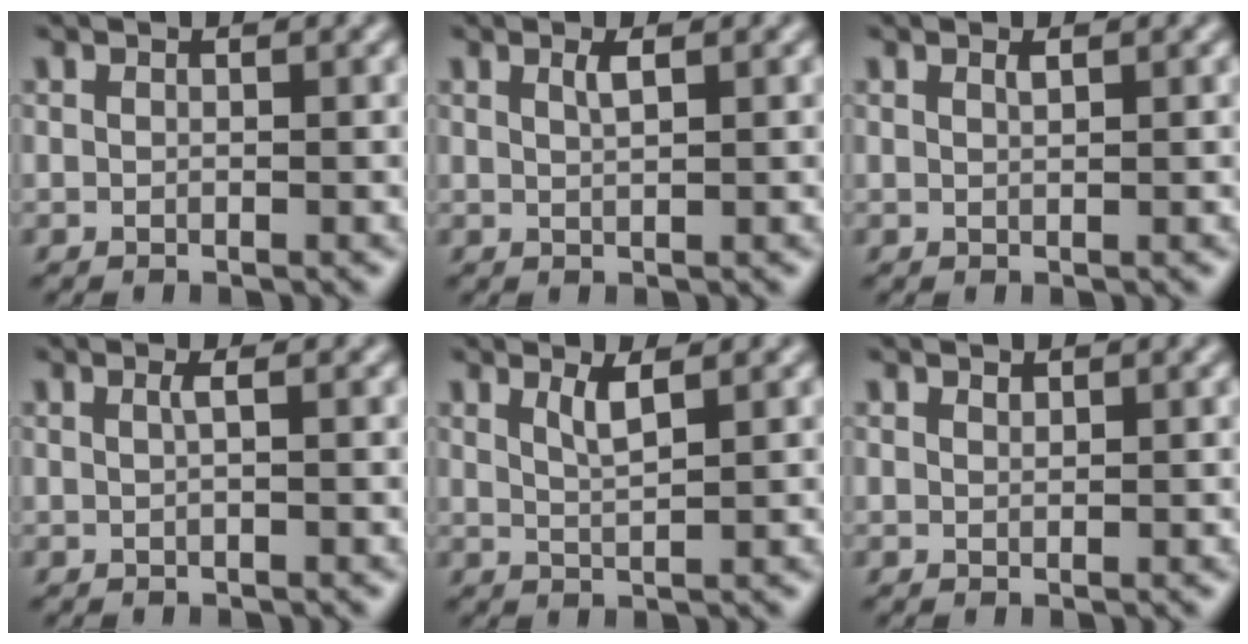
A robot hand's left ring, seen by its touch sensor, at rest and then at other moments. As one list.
[{"total": 1.3, "force": [0.7, 0.3, 1.1], "torque": [-0.018, 0.002, 0.011]}, {"total": 0.7, "force": [0.5, 0.1, 0.5], "torque": [-0.007, 0.000, 0.008]}, {"total": 1.0, "force": [0.2, 0.2, 1.0], "torque": [-0.015, 0.004, 0.001]}, {"total": 2.1, "force": [1.1, 0.5, 1.7], "torque": [-0.028, -0.002, 0.018]}, {"total": 0.5, "force": [0.5, 0.2, 0.1], "torque": [-0.002, -0.003, 0.011]}]